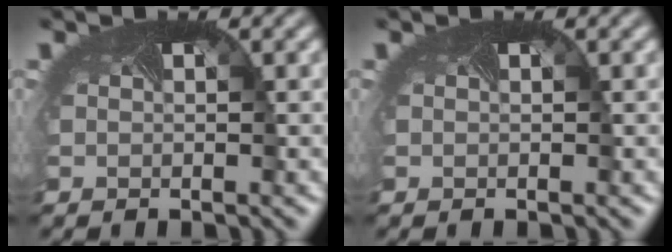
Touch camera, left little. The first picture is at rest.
{"total": 0.0}